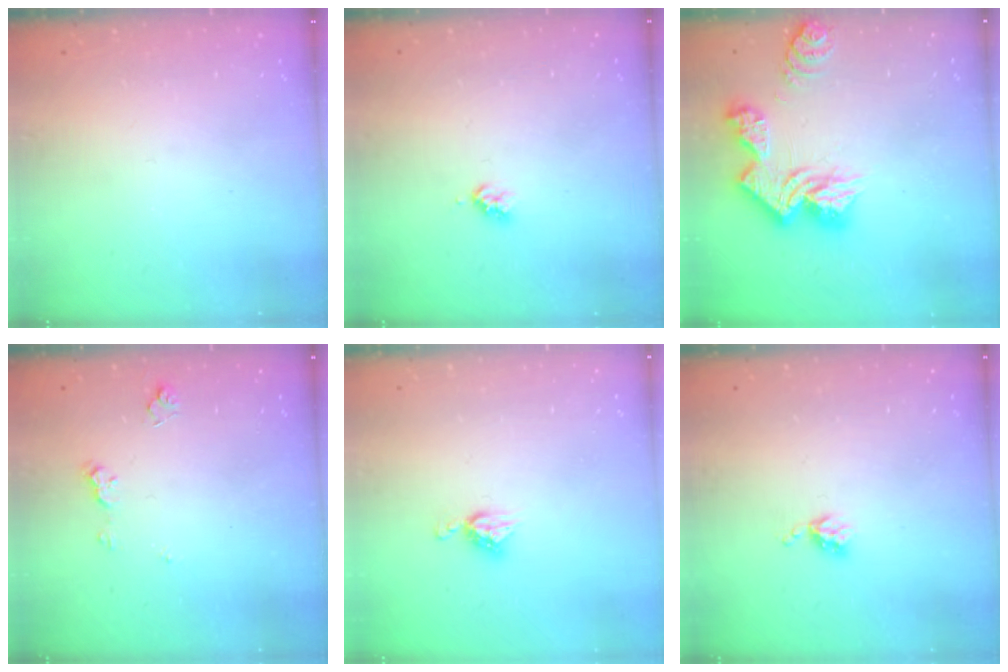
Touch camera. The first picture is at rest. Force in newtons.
{"total": 3.1, "press": 3.0, "slide": 0.4}
{"total": 13.8, "press": 13.8, "slide": 0.4}
{"total": 5.5, "press": 5.5, "slide": 0.6}
{"total": 6.5, "press": 6.5, "slide": 0.4}
{"total": 4.0, "press": 4.0, "slide": 0.6}